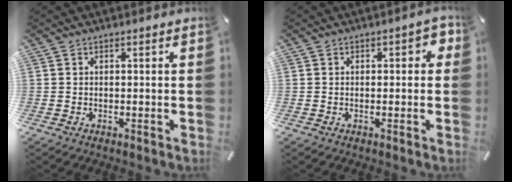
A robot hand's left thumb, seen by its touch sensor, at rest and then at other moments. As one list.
[{"total": 2.9, "force": [0.1, 1.5, 2.5], "torque": [-0.031, 0.003, -0.003]}]